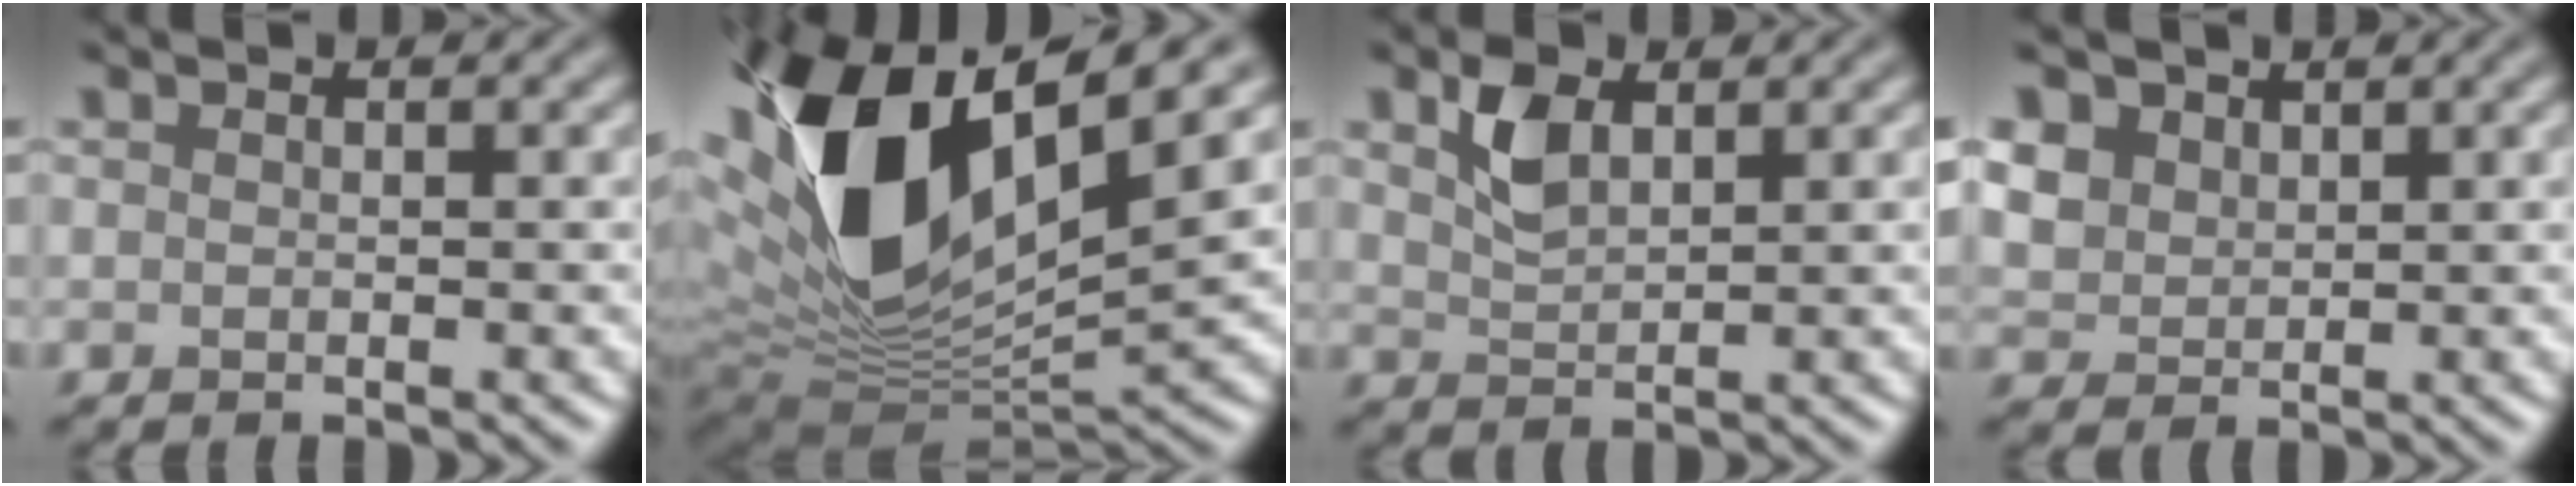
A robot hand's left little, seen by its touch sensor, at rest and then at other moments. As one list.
[{"total": 16.7, "force": [5.0, 8.3, 13.5], "torque": [-0.298, 0.005, 0.091]}, {"total": 3.0, "force": [1.6, 1.7, 2.0], "torque": [-0.046, 0.003, 0.035]}, {"total": 3.7, "force": [1.9, 2.8, 1.5], "torque": [-0.061, 0.001, 0.042]}]